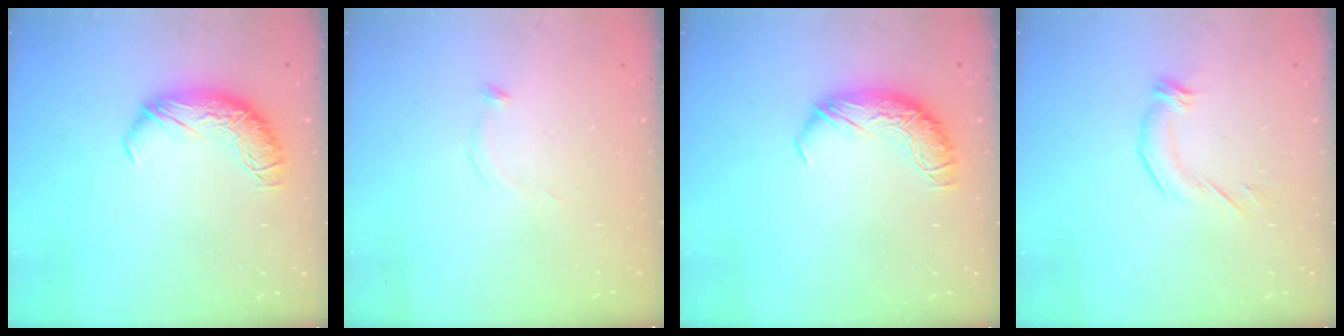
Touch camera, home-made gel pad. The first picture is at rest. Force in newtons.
{"total": 9.9, "press": 9.9, "slide": 0.1}
{"total": 0.0}
{"total": 2.6, "press": 2.0, "slide": 1.7}